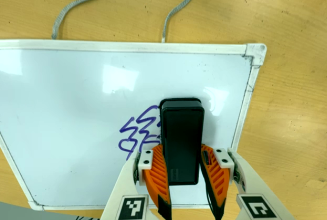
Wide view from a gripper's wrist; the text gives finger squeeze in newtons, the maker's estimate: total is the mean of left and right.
{"total": 13.8, "left": 14.0, "right": 13.5}